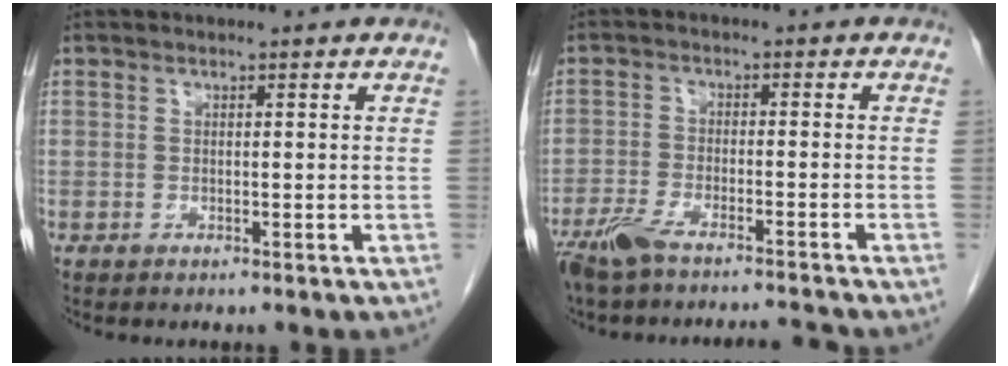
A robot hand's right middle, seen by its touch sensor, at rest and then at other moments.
{"total": 9.2, "force": [-8.1, 0.6, 4.3], "torque": [-0.078, -0.009, -0.136]}